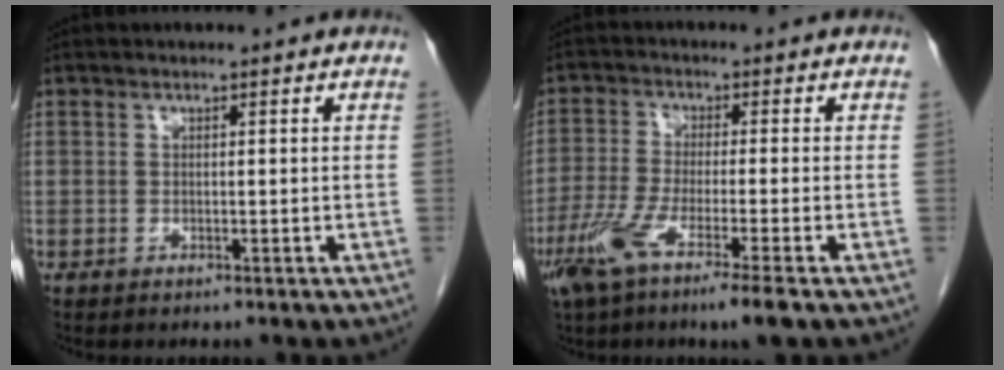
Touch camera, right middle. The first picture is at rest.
{"total": 8.8, "force": [-5.0, -0.1, 7.2], "torque": [-0.142, -0.025, -0.096]}